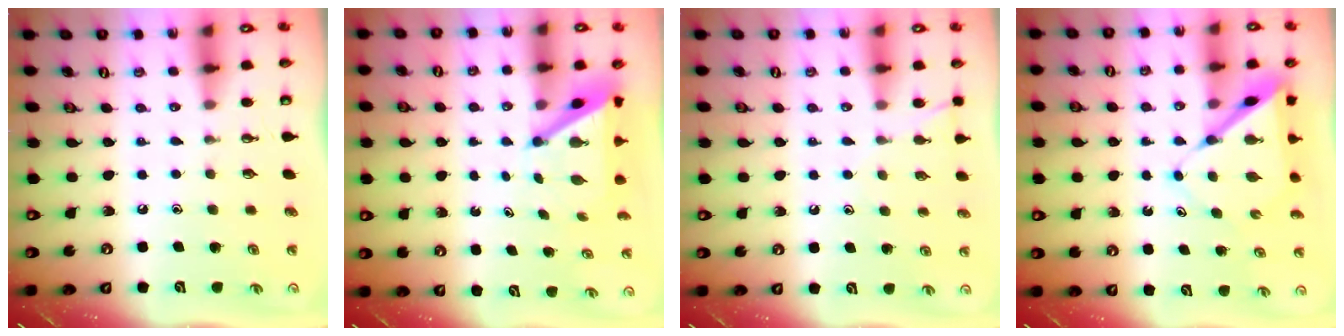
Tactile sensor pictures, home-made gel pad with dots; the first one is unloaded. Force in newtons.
{"total": 6.1, "press": 6.1, "slide": 0.3}
{"total": 5.9, "press": 5.9, "slide": 0.6}
{"total": 7.5, "press": 7.5, "slide": 0.7}